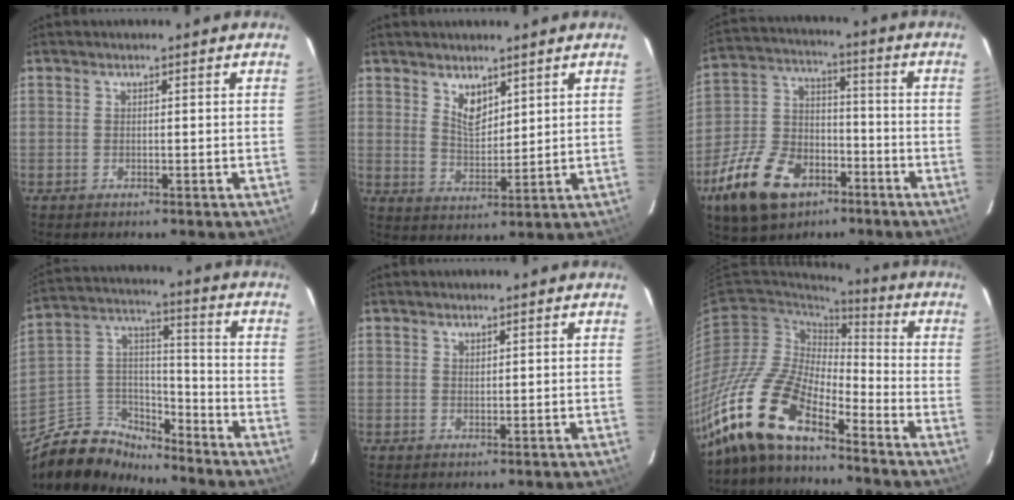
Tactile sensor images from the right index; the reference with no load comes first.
{"total": 5.2, "force": [3.4, 2.5, 2.9], "torque": [-0.046, -0.001, 0.065]}
{"total": 18.4, "force": [-10.0, 11.4, 10.5], "torque": [-0.244, 0.007, -0.165]}
{"total": 12.0, "force": [-10.1, 5.6, 3.3], "torque": [-0.081, 0.051, -0.186]}
{"total": 0.6, "force": [0.5, 0.3, 0.1], "torque": [-0.001, 0.000, 0.011]}
{"total": 18.9, "force": [-14.5, 6.5, 10.2], "torque": [-0.221, -0.011, -0.289]}